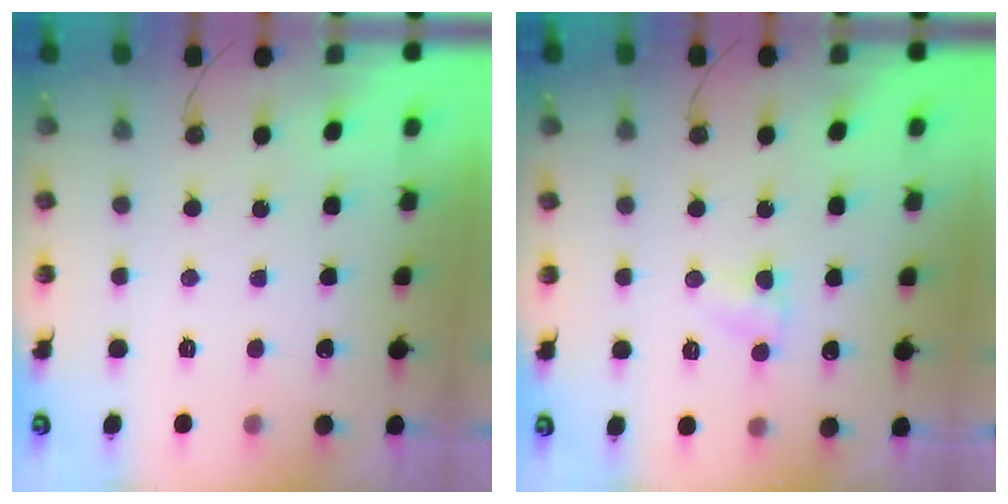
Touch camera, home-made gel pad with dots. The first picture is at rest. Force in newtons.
{"total": 3.7, "press": 3.6, "slide": 0.5}